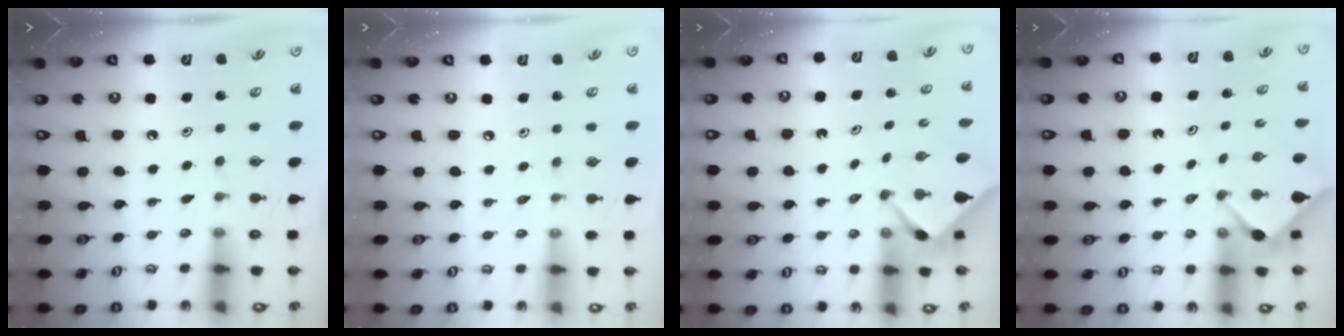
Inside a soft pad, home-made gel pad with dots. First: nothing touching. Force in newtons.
{"total": 2.0, "press": 1.9, "slide": 0.4}
{"total": 2.4, "press": 2.3, "slide": 0.3}
{"total": 2.8, "press": 2.8, "slide": 0.4}